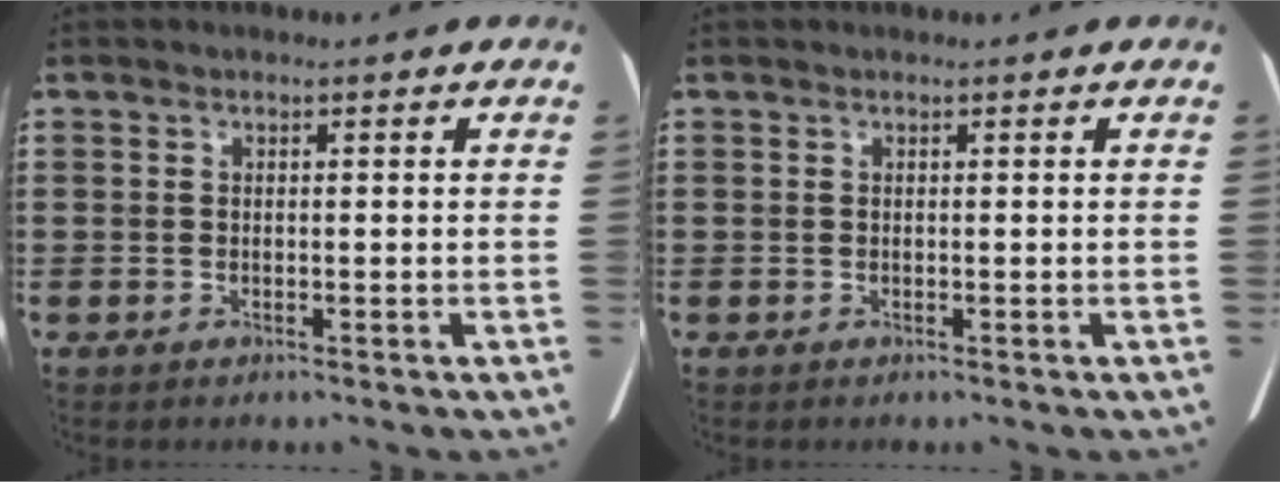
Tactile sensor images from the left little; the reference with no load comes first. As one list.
[{"total": 0.0}]